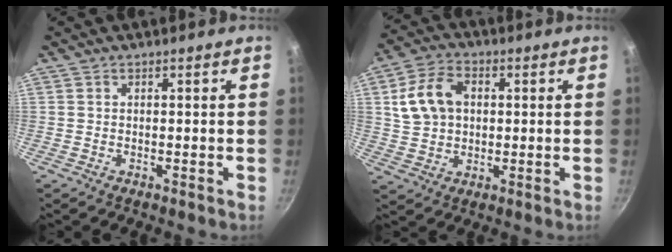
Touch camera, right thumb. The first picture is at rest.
{"total": 10.6, "force": [2.0, 7.7, 6.9], "torque": [-0.116, 0.015, 0.032]}